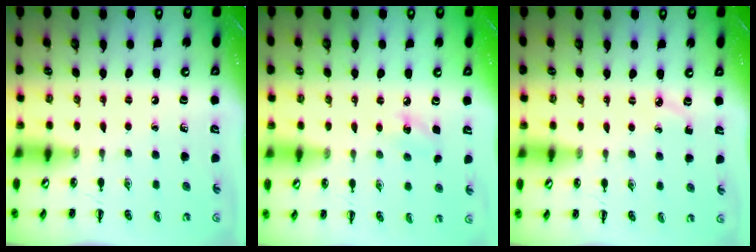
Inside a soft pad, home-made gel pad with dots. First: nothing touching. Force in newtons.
{"total": 5.7, "press": 5.5, "slide": 1.4}
{"total": 2.0, "press": 1.9, "slide": 0.7}